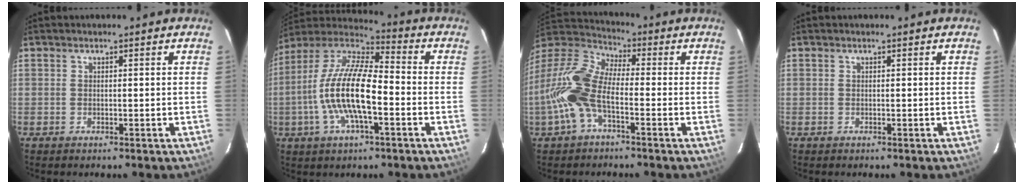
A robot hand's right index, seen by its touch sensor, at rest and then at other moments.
{"total": 16.8, "force": [-3.8, 5.3, 15.5], "torque": [-0.303, 0.000, -0.082]}
{"total": 14.5, "force": [-4.4, 6.4, 12.2], "torque": [-0.265, 0.006, -0.100]}
{"total": 0.0}